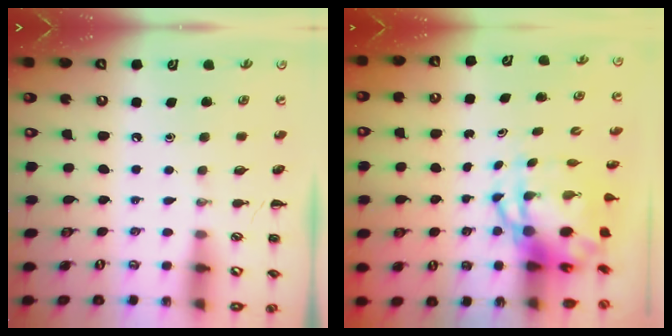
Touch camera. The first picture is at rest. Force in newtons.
{"total": 7.2, "press": 7.0, "slide": 1.9}